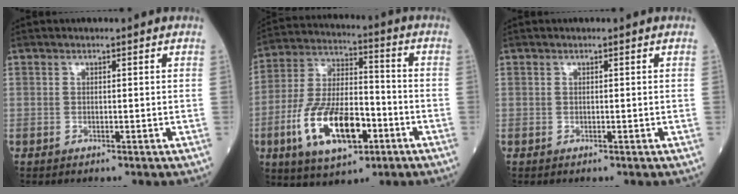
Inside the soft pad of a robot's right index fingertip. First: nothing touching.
{"total": 17.0, "force": [-6.5, 7.0, 14.1], "torque": [-0.288, 0.002, -0.108]}
{"total": 0.0}